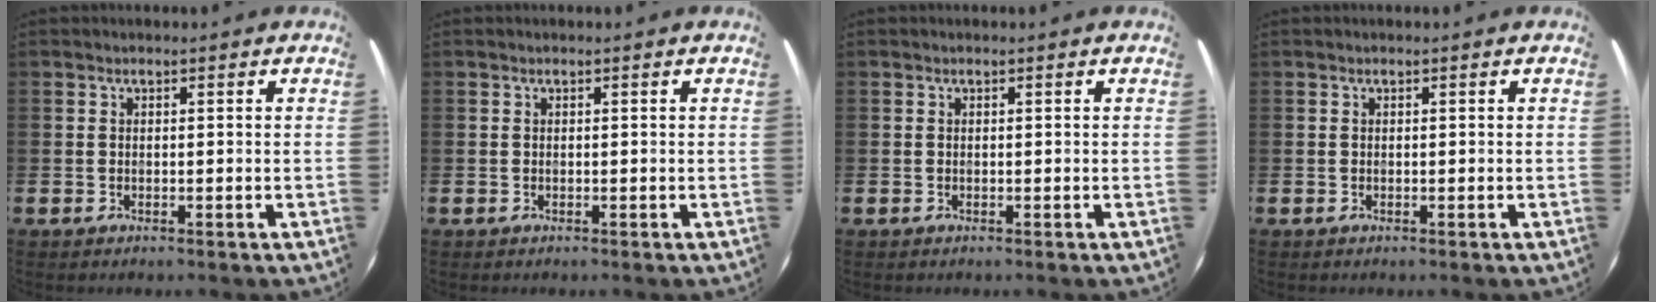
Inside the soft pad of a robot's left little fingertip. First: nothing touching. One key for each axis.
{"total": 0.0}
{"total": 0.0}
{"total": 0.0}